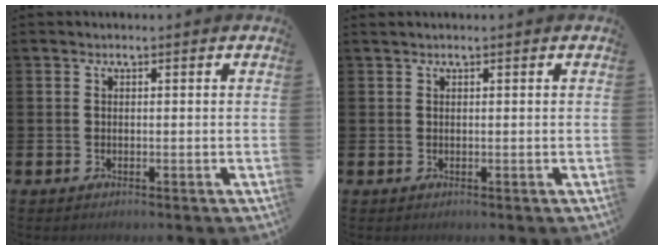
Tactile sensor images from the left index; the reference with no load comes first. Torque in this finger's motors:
{"motor_torque": [-0.01, 0.00, -0.01, 0.00]}